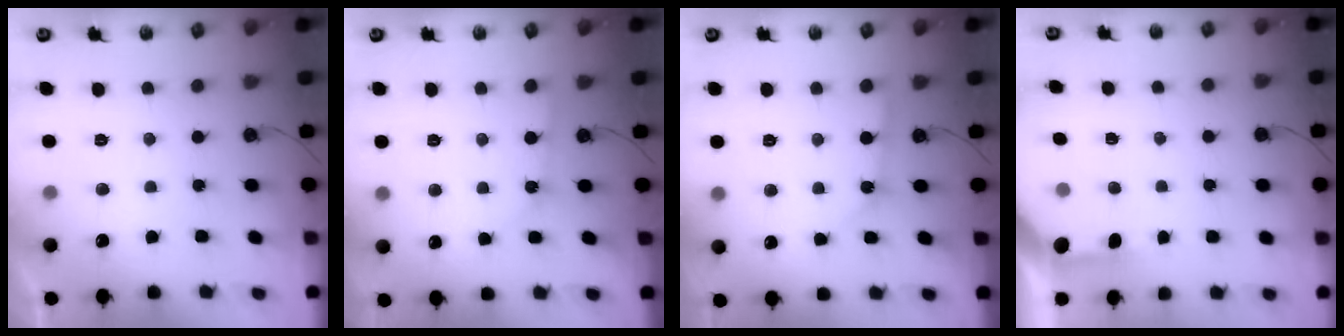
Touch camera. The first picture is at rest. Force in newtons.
{"total": 4.2, "press": 4.2, "slide": 0.3}
{"total": 3.2, "press": 3.2, "slide": 0.2}
{"total": 2.4, "press": 2.4, "slide": 0.4}